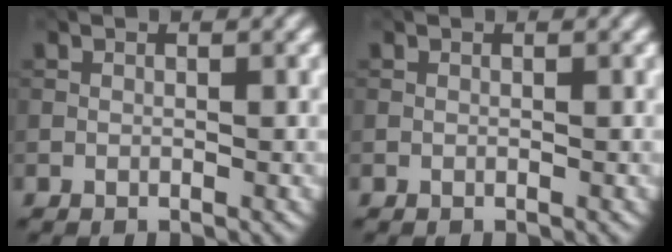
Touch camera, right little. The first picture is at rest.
{"total": 0.0}